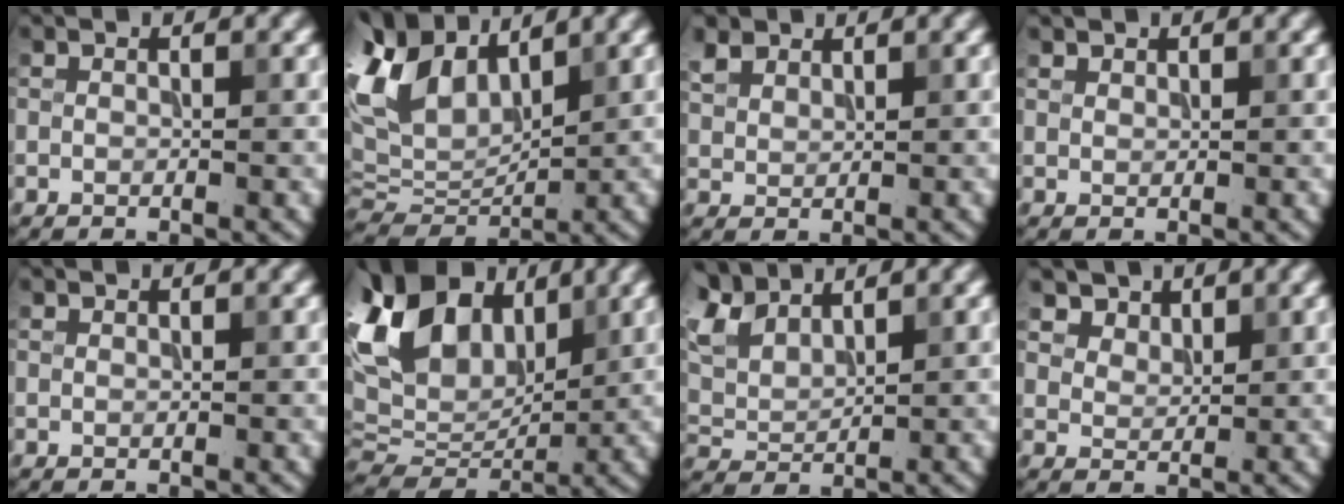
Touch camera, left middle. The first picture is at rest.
{"total": 9.2, "force": [5.1, 5.2, 5.6], "torque": [-0.136, 0.025, 0.094]}
{"total": 2.3, "force": [1.8, 1.3, 0.6], "torque": [-0.023, 0.011, 0.040]}
{"total": 0.8, "force": [0.7, 0.4, -0.1], "torque": [0.001, 0.004, 0.016]}
{"total": 0.0}
{"total": 13.4, "force": [5.6, 8.4, 8.8], "torque": [-0.198, 0.035, 0.094]}
{"total": 5.7, "force": [4.5, 2.4, 2.6], "torque": [-0.078, 0.022, 0.086]}
{"total": 3.4, "force": [2.6, 2.0, 0.8], "torque": [-0.036, -0.017, 0.068]}